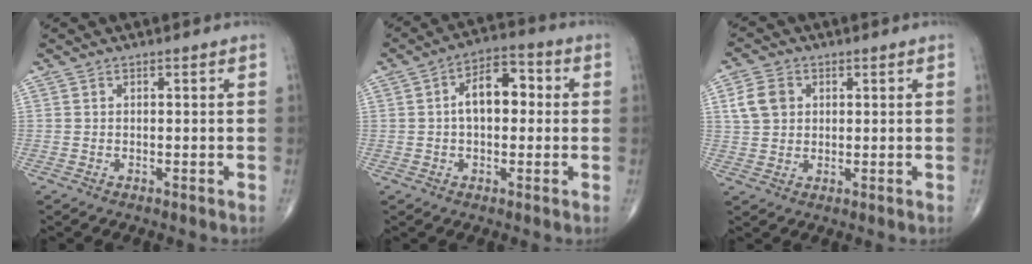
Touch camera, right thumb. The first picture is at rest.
{"total": 9.0, "force": [0.8, 5.2, 7.4], "torque": [-0.098, 0.025, 0.002]}
{"total": 5.8, "force": [1.6, 4.6, 3.2], "torque": [-0.048, 0.001, 0.029]}